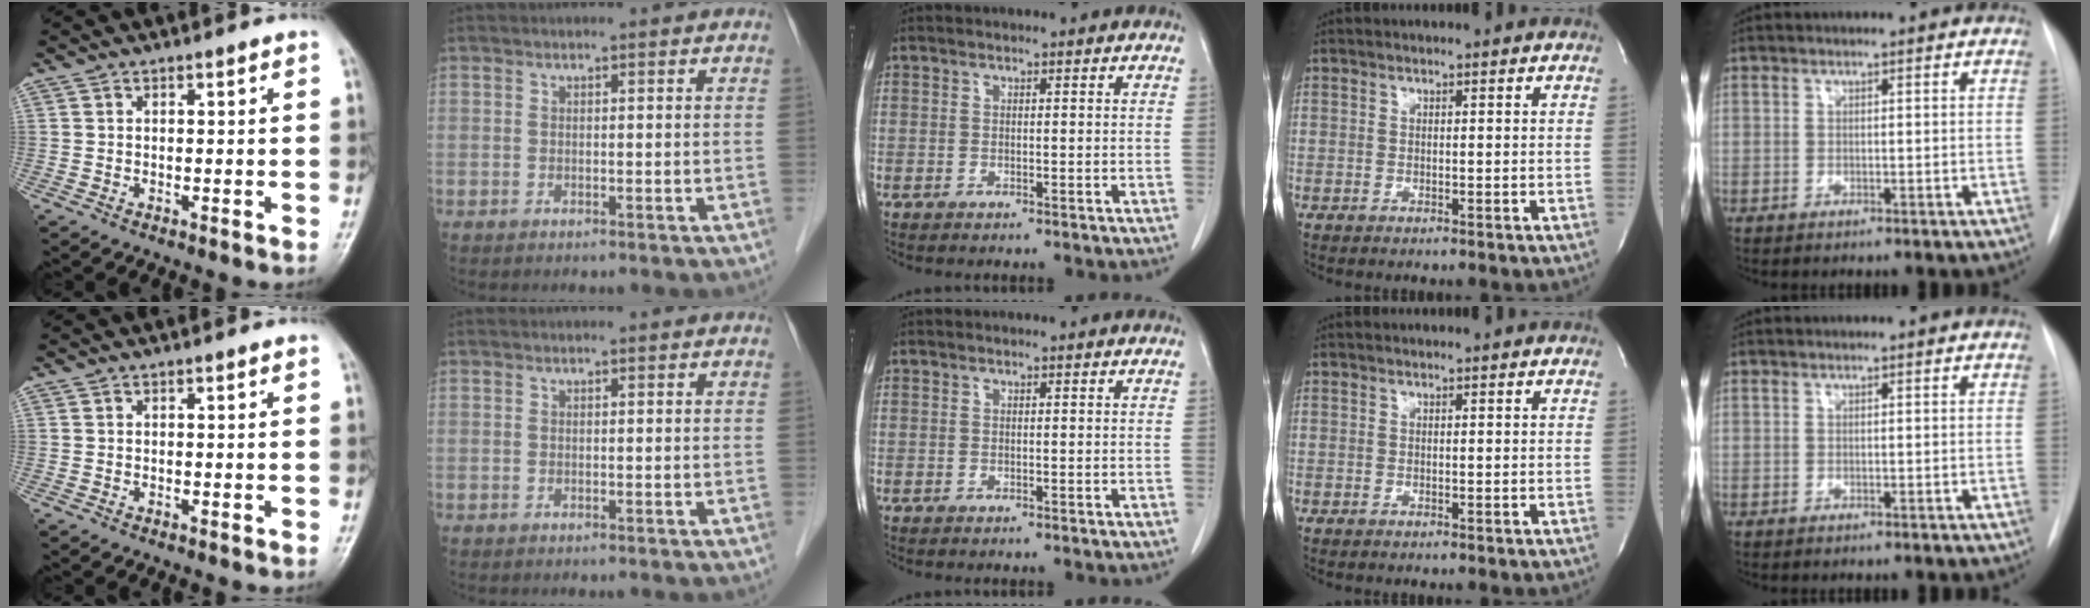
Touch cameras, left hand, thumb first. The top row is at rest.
{}